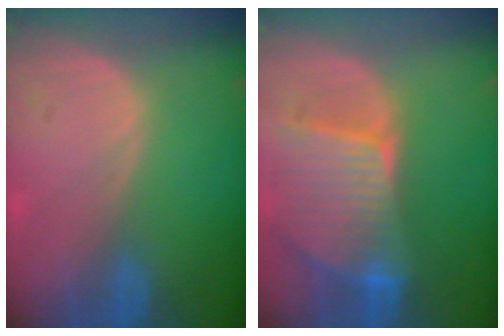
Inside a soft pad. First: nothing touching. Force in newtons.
{"total": 9.4, "press": 8.3, "slide": 4.5}